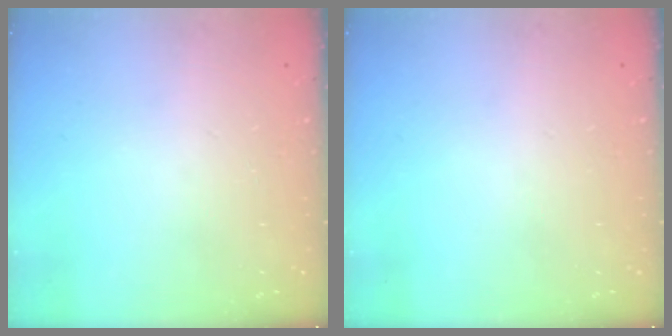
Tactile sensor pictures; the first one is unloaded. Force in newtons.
{"total": 0.0}